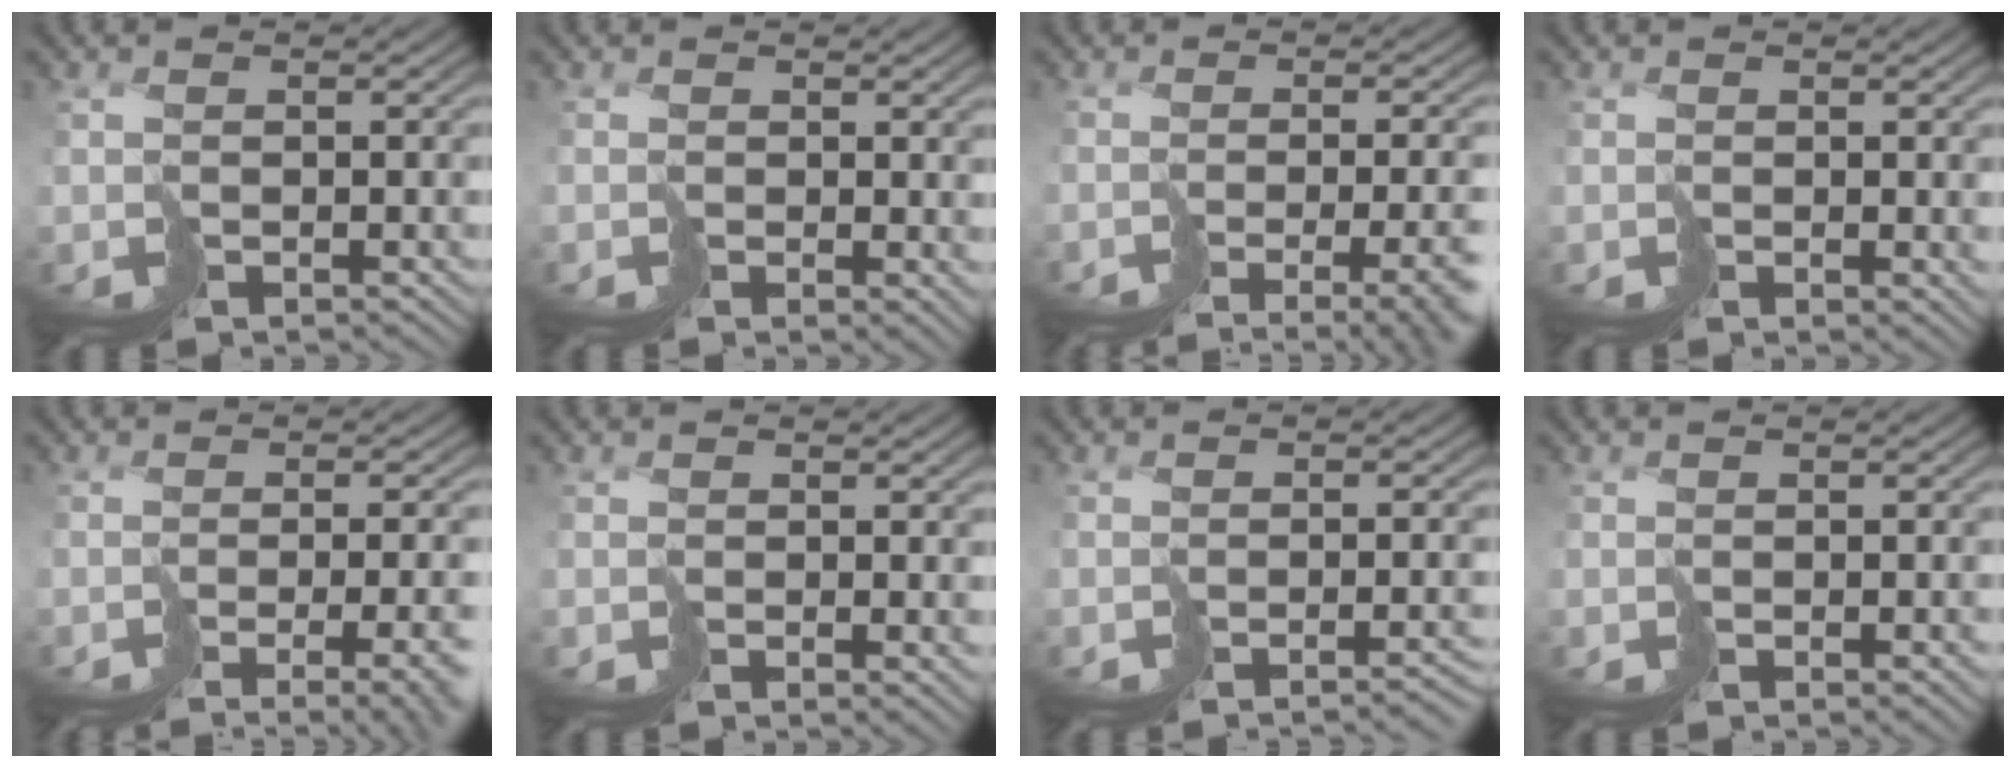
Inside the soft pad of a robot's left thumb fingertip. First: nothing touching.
{"total": 1.3, "force": [0.9, 0.7, 0.6], "torque": [-0.011, -0.001, 0.012]}
{"total": 8.5, "force": [-4.9, 2.4, 6.5], "torque": [-0.073, -0.024, -0.029]}
{"total": 1.1, "force": [0.5, 0.5, 0.8], "torque": [-0.013, 0.002, 0.010]}
{"total": 8.3, "force": [-4.5, 2.4, 6.6], "torque": [-0.070, -0.027, -0.023]}
{"total": 0.7, "force": [0.2, 0.2, 0.6], "torque": [-0.006, 0.000, 0.004]}
{"total": 2.9, "force": [-2.5, -0.2, 1.3], "torque": [-0.009, -0.007, -0.033]}
{"total": 0.5, "force": [-0.4, -0.3, -0.2], "torque": [0.008, 0.003, -0.007]}